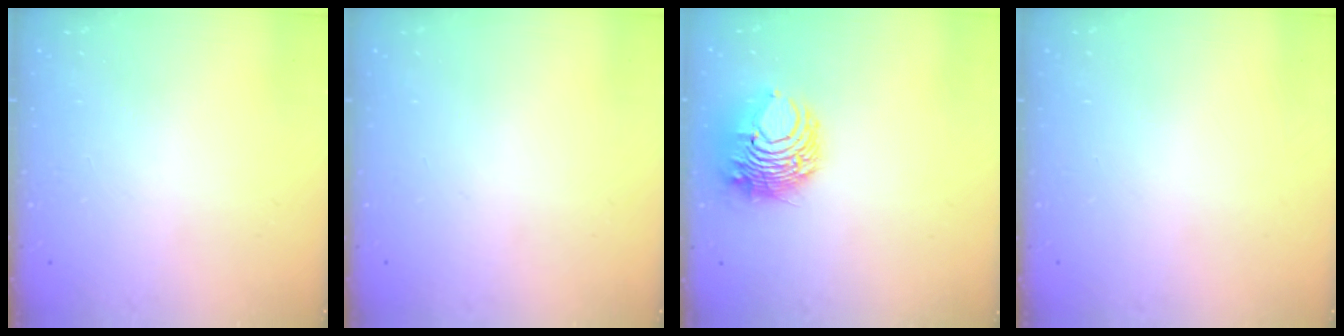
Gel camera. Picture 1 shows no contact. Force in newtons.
{"total": 0.0}
{"total": 9.1, "press": 9.0, "slide": 1.0}
{"total": 0.0}